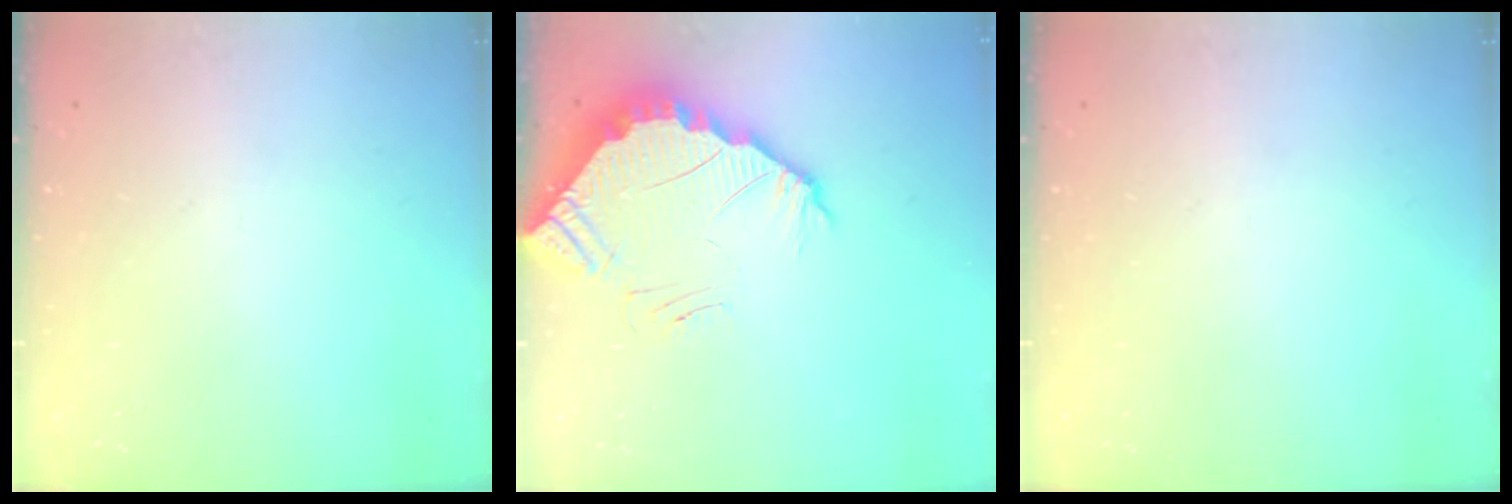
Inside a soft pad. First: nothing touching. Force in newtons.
{"total": 4.6, "press": 4.6, "slide": 0.3}
{"total": 0.0}